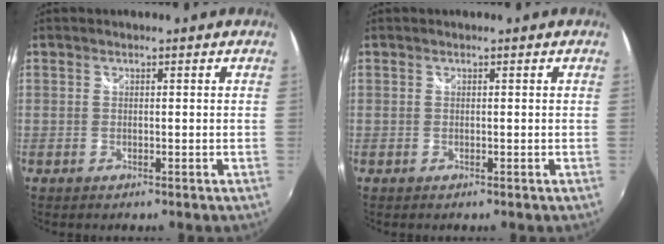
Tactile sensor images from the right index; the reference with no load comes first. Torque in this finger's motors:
{"motor_torque": [0.13, 0.12, 0.00, 0.01]}